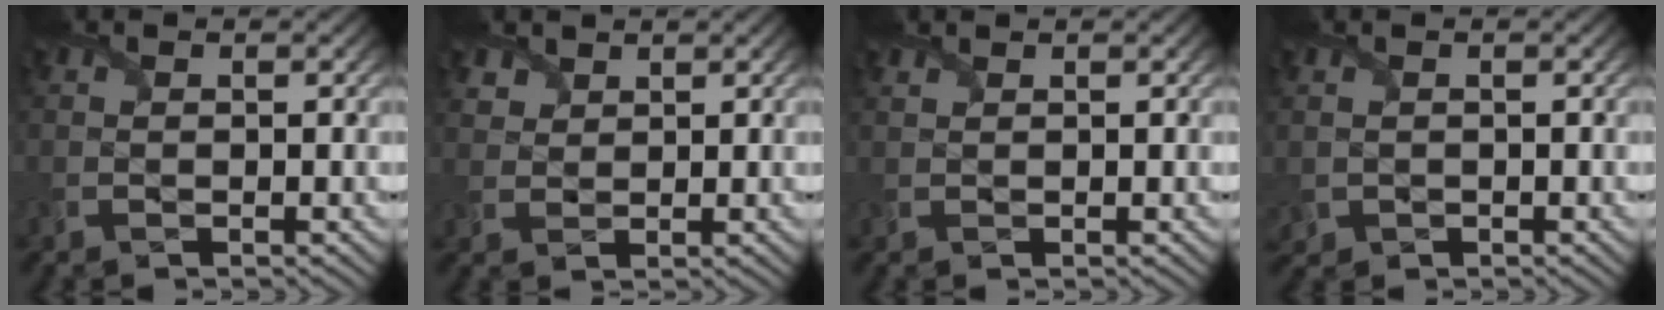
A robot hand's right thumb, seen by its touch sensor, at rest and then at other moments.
{"total": 2.4, "force": [1.8, 1.5, 0.5], "torque": [-0.020, -0.004, 0.045]}
{"total": 0.7, "force": [0.7, 0.1, 0.1], "torque": [-0.007, 0.001, 0.020]}
{"total": 1.5, "force": [0.1, 1.3, 0.6], "torque": [-0.023, -0.008, 0.005]}